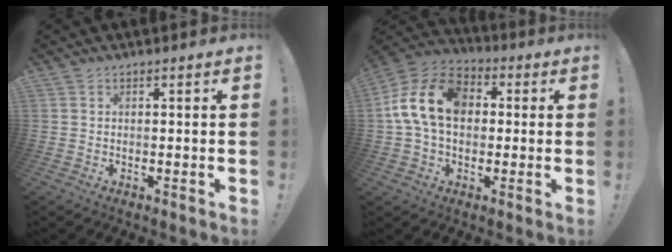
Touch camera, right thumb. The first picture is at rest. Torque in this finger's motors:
{"motor_torque": [1.22, 1.12, 1.00, 0.14, 0.56]}